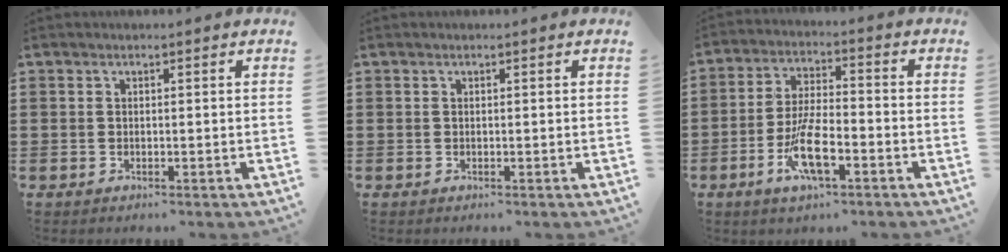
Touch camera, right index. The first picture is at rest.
{"total": 0.0}
{"total": 8.8, "force": [-3.8, 2.8, 7.5], "torque": [-0.166, -0.010, -0.072]}